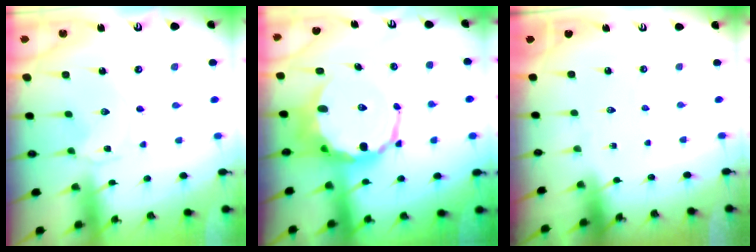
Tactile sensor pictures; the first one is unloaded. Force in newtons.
{"total": 9.9, "press": 9.7, "slide": 2.3}
{"total": 0.0}